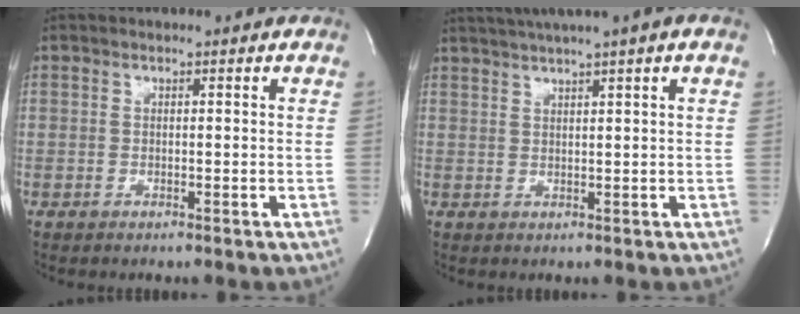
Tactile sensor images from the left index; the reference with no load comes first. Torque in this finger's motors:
{"motor_torque": [0.57, -0.53, 0.96, 0.21]}